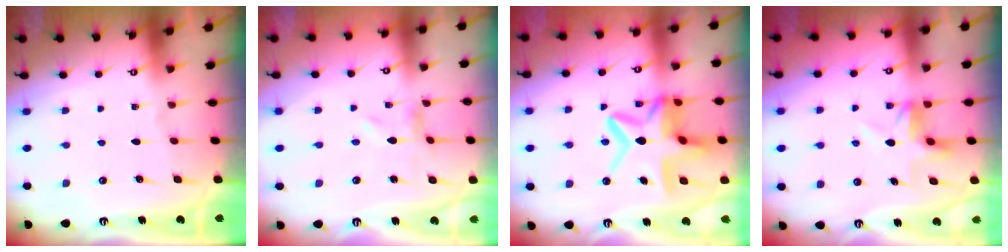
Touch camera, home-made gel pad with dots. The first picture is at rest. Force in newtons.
{"total": 0.0}
{"total": 14.9, "press": 14.9, "slide": 1.4}
{"total": 4.6, "press": 4.6, "slide": 0.1}